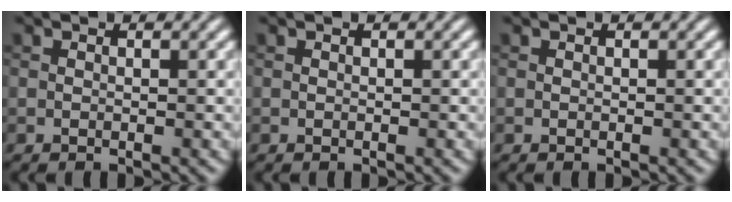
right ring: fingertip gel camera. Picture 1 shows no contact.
{"total": 0.0}
{"total": 0.0}